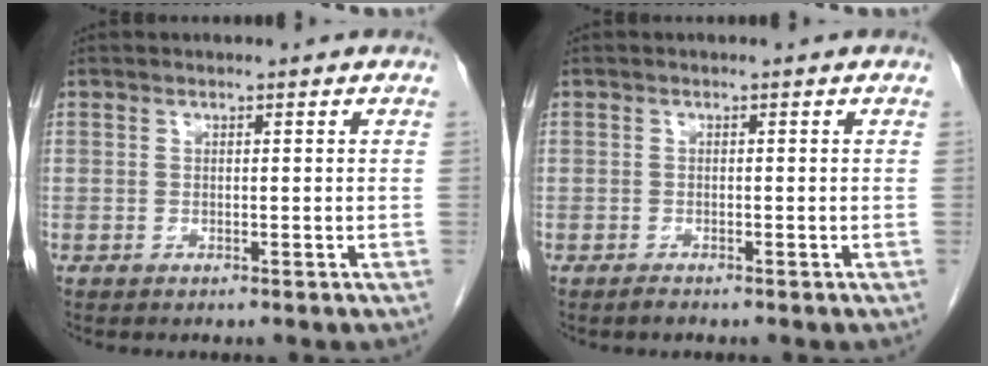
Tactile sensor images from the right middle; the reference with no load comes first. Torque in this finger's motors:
{"motor_torque": [-0.06, 0.00, -0.01, 0.01]}